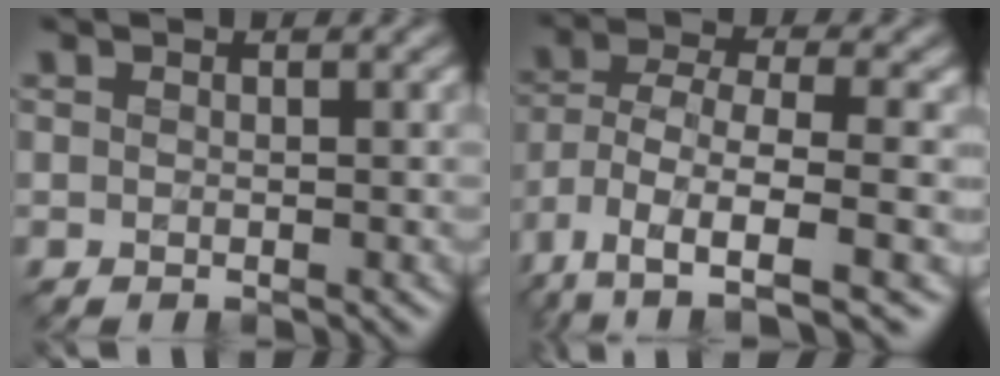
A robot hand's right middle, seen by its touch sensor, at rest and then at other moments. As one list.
[{"total": 9.3, "force": [-4.6, 3.6, 7.2], "torque": [-0.139, -0.009, -0.084]}]